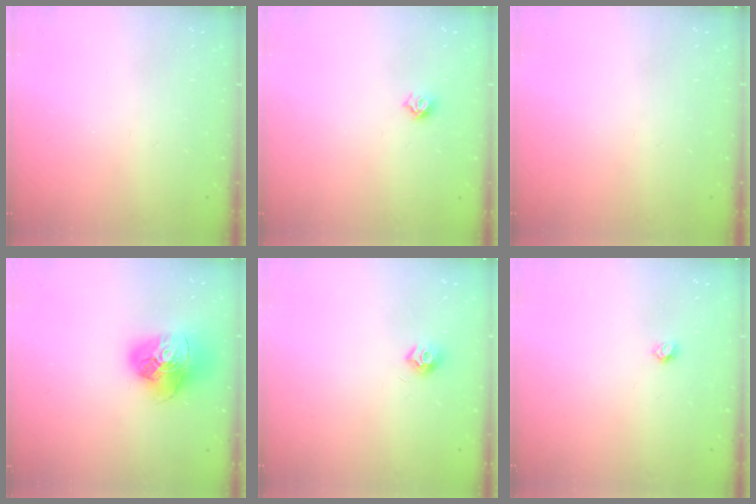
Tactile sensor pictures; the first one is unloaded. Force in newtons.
{"total": 4.9, "press": 4.8, "slide": 0.8}
{"total": 0.0}
{"total": 16.7, "press": 16.6, "slide": 1.8}
{"total": 7.8, "press": 7.8, "slide": 0.3}
{"total": 3.7, "press": 3.6, "slide": 0.4}